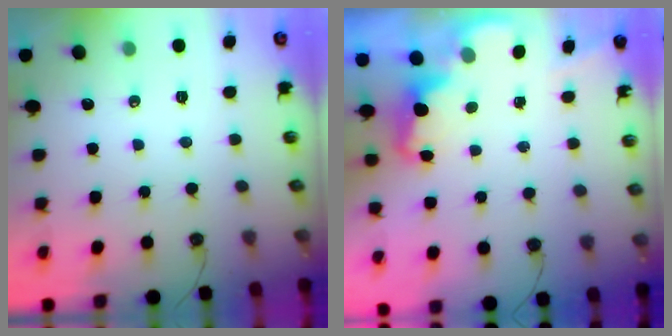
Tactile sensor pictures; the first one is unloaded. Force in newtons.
{"total": 2.3, "press": 2.2, "slide": 0.7}